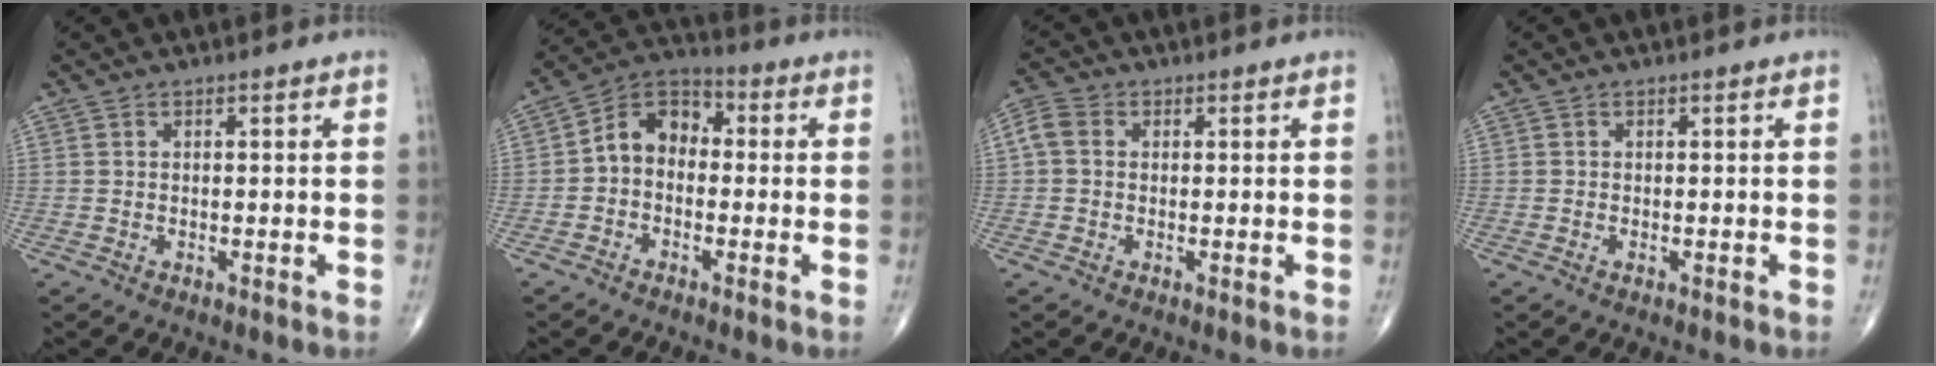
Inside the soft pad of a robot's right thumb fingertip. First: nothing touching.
{"total": 8.2, "force": [-0.6, 6.0, 5.5], "torque": [-0.066, 0.032, -0.032]}
{"total": 3.5, "force": [0.3, 2.7, 2.1], "torque": [-0.049, 0.013, -0.002]}
{"total": 0.0}